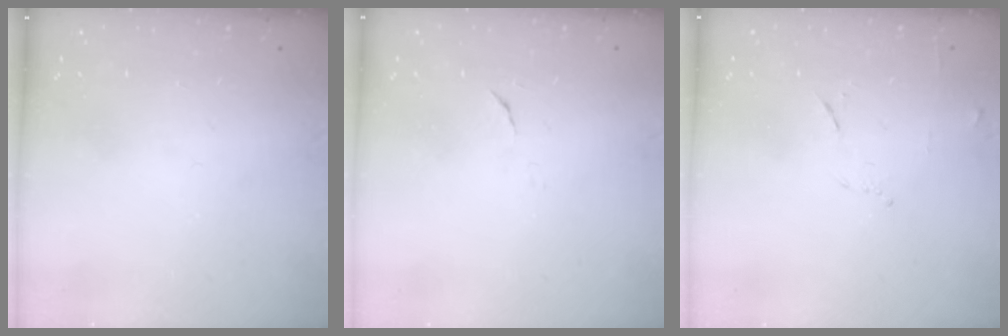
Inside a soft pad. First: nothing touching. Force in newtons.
{"total": 3.9, "press": 3.9, "slide": 0.4}
{"total": 5.9, "press": 5.8, "slide": 1.1}